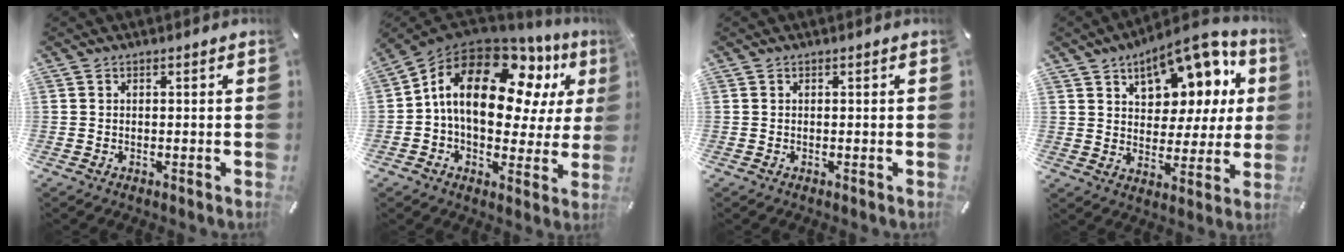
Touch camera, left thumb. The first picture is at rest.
{"total": 20.5, "force": [7.5, 12.2, 14.7], "torque": [-0.257, -0.033, 0.123]}
{"total": 0.0}
{"total": 14.7, "force": [8.8, 8.6, 8.0], "torque": [-0.111, -0.056, 0.154]}